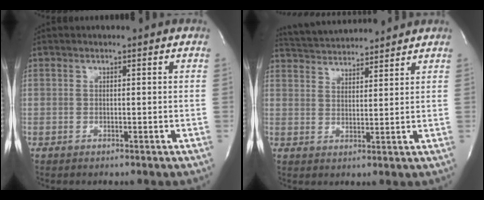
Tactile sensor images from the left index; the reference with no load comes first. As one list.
[{"total": 9.5, "force": [9.2, 0.8, 2.2], "torque": [-0.049, 0.018, 0.146]}]